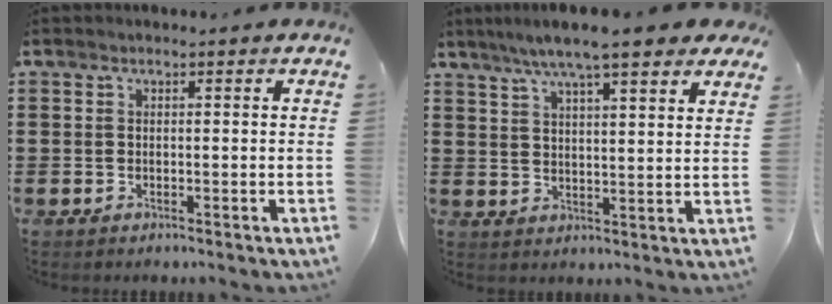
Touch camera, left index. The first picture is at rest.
{"total": 7.5, "force": [6.1, 0.6, 4.3], "torque": [-0.101, -0.011, 0.107]}